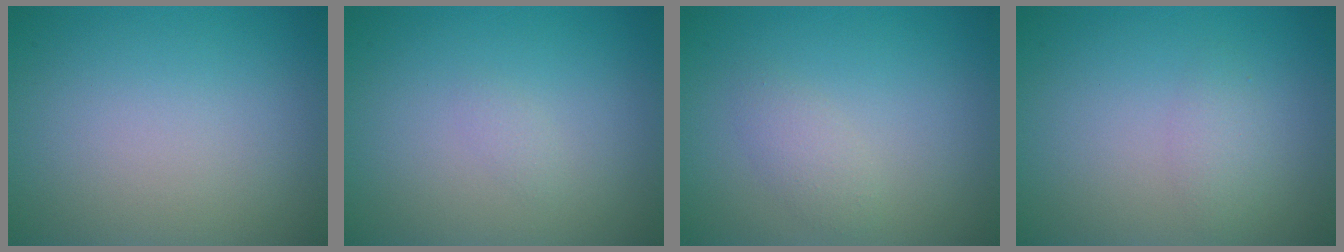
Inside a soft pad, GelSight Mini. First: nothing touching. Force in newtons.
{"total": 0.6, "press": 0.6, "slide": 0.0}
{"total": 1.5, "press": 1.5, "slide": 0.1}
{"total": 1.4, "press": 1.4, "slide": 0.1}